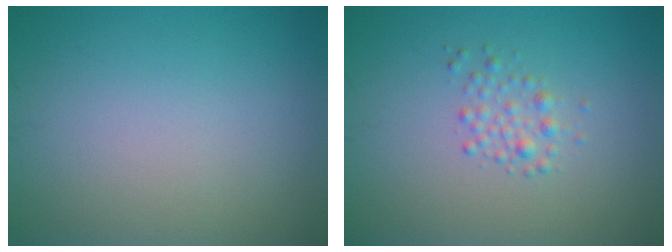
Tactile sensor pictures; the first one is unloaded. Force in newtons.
{"total": 1.6, "press": 1.6, "slide": 0.0}